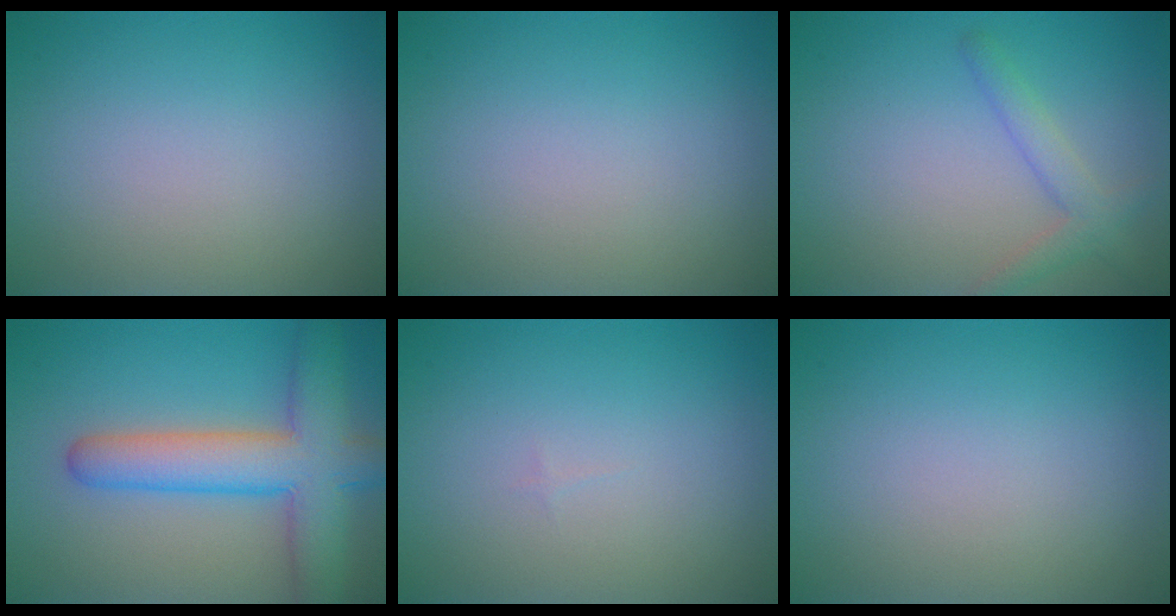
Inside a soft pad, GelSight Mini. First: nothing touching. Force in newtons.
{"total": 0.0}
{"total": 2.4, "press": 2.4, "slide": 0.2}
{"total": 7.8, "press": 7.8, "slide": 0.3}
{"total": 0.0}
{"total": 0.0}